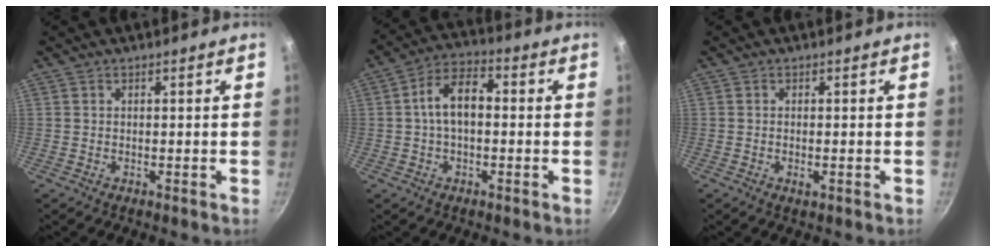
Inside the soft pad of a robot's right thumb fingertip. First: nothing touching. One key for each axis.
{"total": 8.6, "fx": 0.1, "fy": 5.1, "fz": 6.9, "tx": -0.107, "ty": 0.031, "tz": -0.009}
{"total": 1.3, "fx": -0.4, "fy": 0.5, "fz": 1.2, "tx": -0.025, "ty": 0.000, "tz": -0.008}